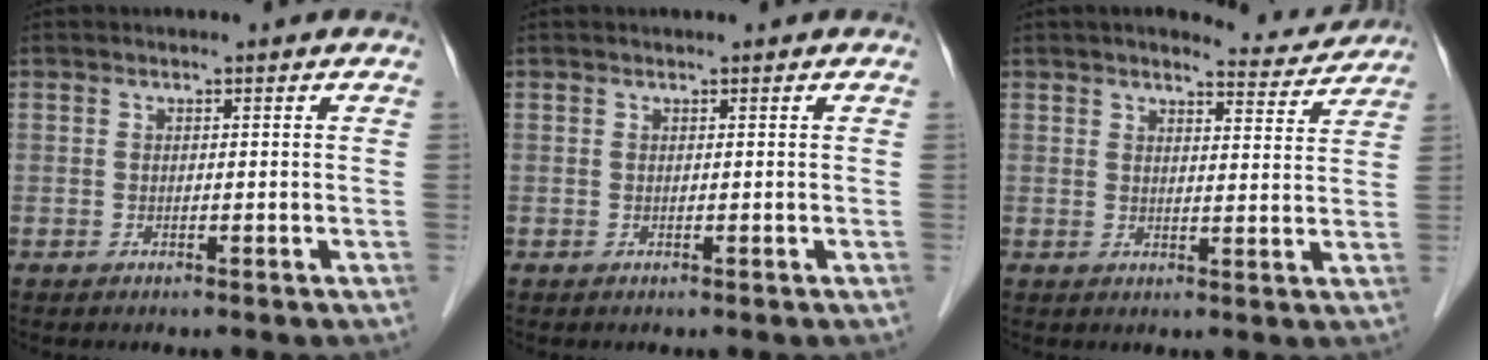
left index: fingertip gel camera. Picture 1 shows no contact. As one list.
[{"total": 0.0}, {"total": 5.5, "force": [5.4, 0.8, 0.9], "torque": [-0.019, -0.002, 0.065]}]